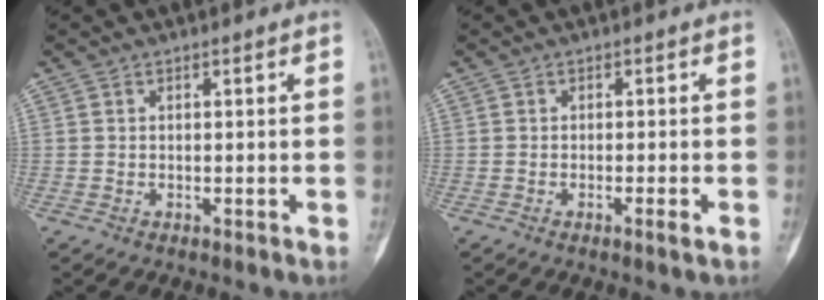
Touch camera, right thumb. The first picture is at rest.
{"total": 1.6, "force": [-0.8, 0.0, 1.4], "torque": [-0.026, 0.001, -0.015]}